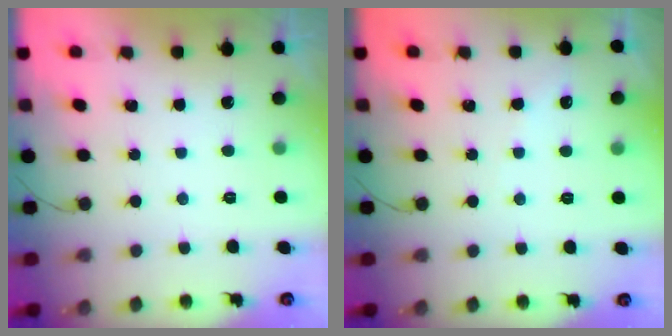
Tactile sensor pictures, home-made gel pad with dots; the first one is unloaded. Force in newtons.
{"total": 2.7, "press": 2.6, "slide": 0.5}